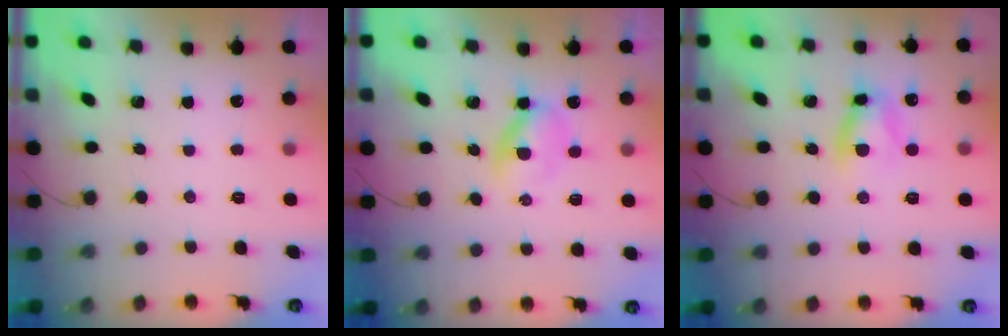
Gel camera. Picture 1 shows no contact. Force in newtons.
{"total": 3.7, "press": 3.6, "slide": 0.9}
{"total": 7.3, "press": 7.2, "slide": 1.1}